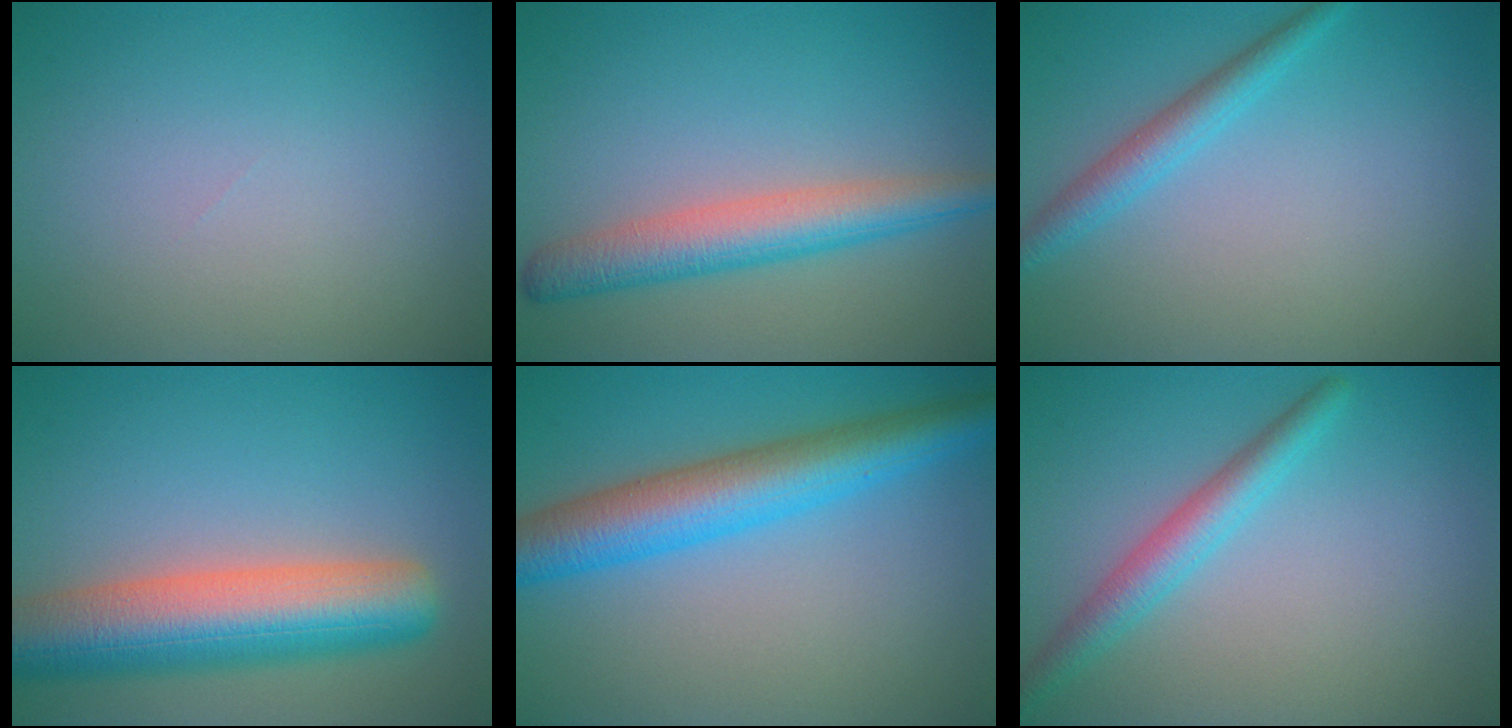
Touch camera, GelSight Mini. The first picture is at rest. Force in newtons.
{"total": 4.8, "press": 4.8, "slide": 0.2}
{"total": 2.5, "press": 2.5, "slide": 0.0}
{"total": 9.8, "press": 9.8, "slide": 0.5}
{"total": 7.1, "press": 7.1, "slide": 0.1}
{"total": 3.1, "press": 3.1, "slide": 0.1}